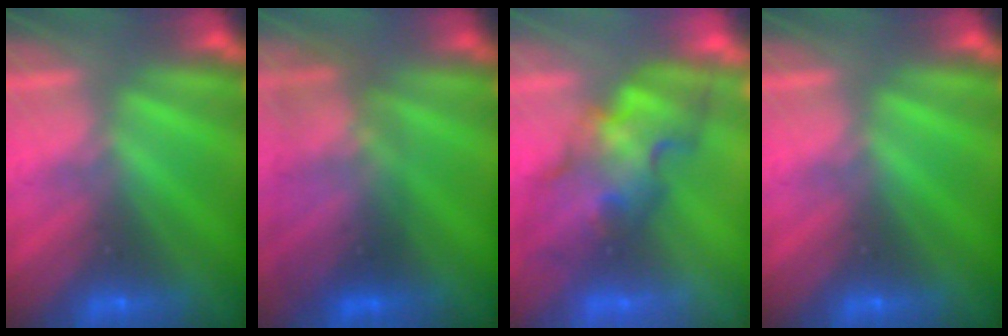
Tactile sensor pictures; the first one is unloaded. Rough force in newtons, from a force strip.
{"total": 2.7}
{"total": 3.4}
{"total": 0.0}